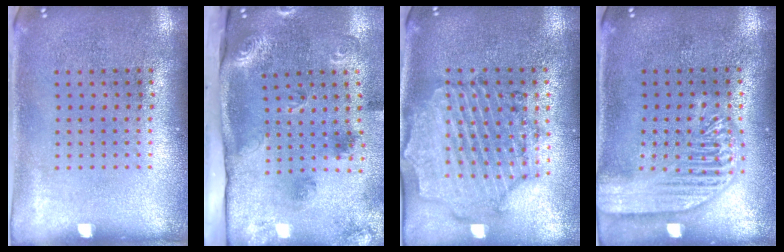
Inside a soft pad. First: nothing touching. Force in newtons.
{"total": 2.7, "press": 1.9, "slide": 1.8}
{"total": 1.6, "press": 1.6, "slide": 0.4}
{"total": 2.4, "press": 2.4, "slide": 0.3}